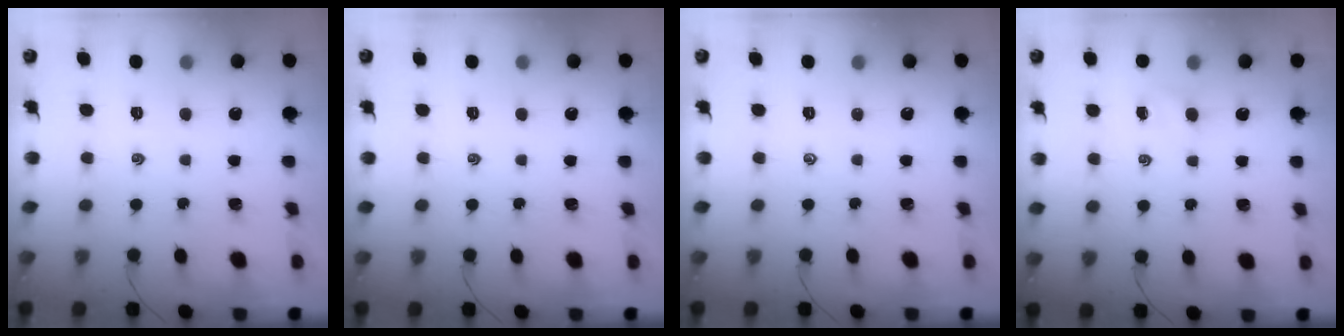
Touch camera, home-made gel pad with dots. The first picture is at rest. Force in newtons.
{"total": 0.0}
{"total": 0.0}
{"total": 2.9, "press": 2.7, "slide": 1.1}